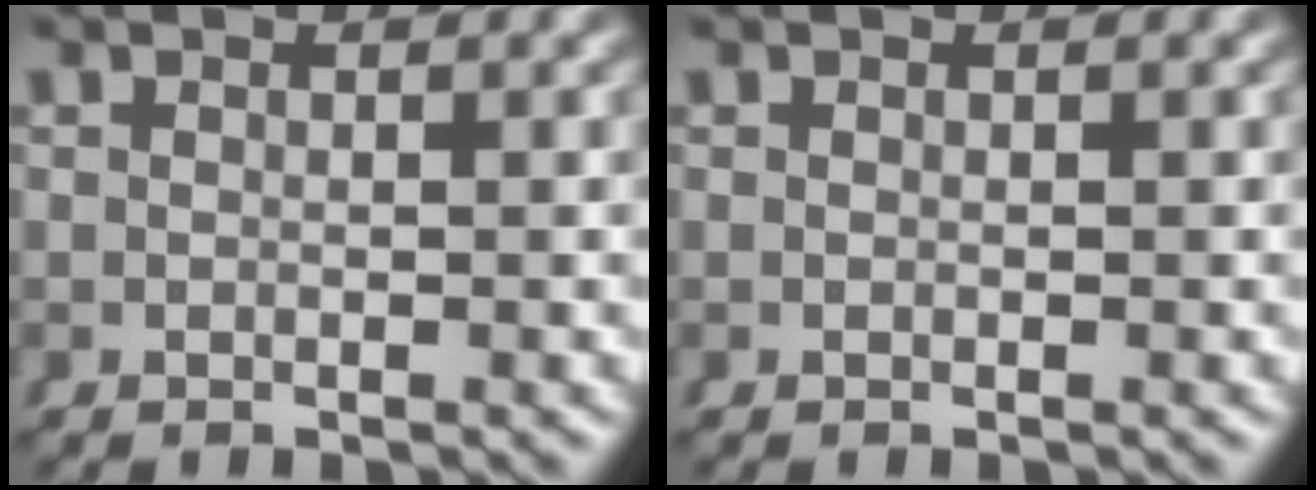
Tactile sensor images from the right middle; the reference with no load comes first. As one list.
[{"total": 0.0}]